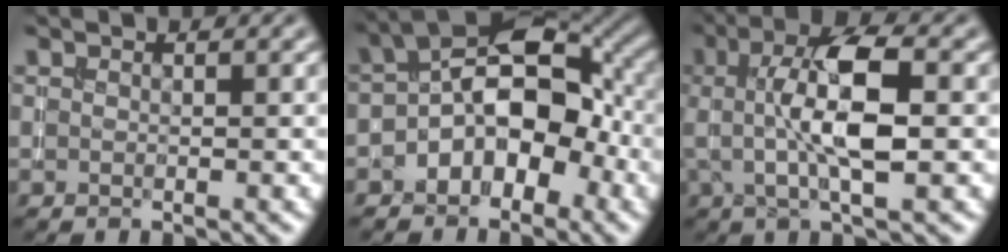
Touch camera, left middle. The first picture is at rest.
{"total": 7.3, "force": [-1.8, 4.3, 5.6], "torque": [-0.068, 0.024, -0.041]}
{"total": 7.1, "force": [0.6, 2.0, 6.8], "torque": [-0.114, 0.009, 0.005]}